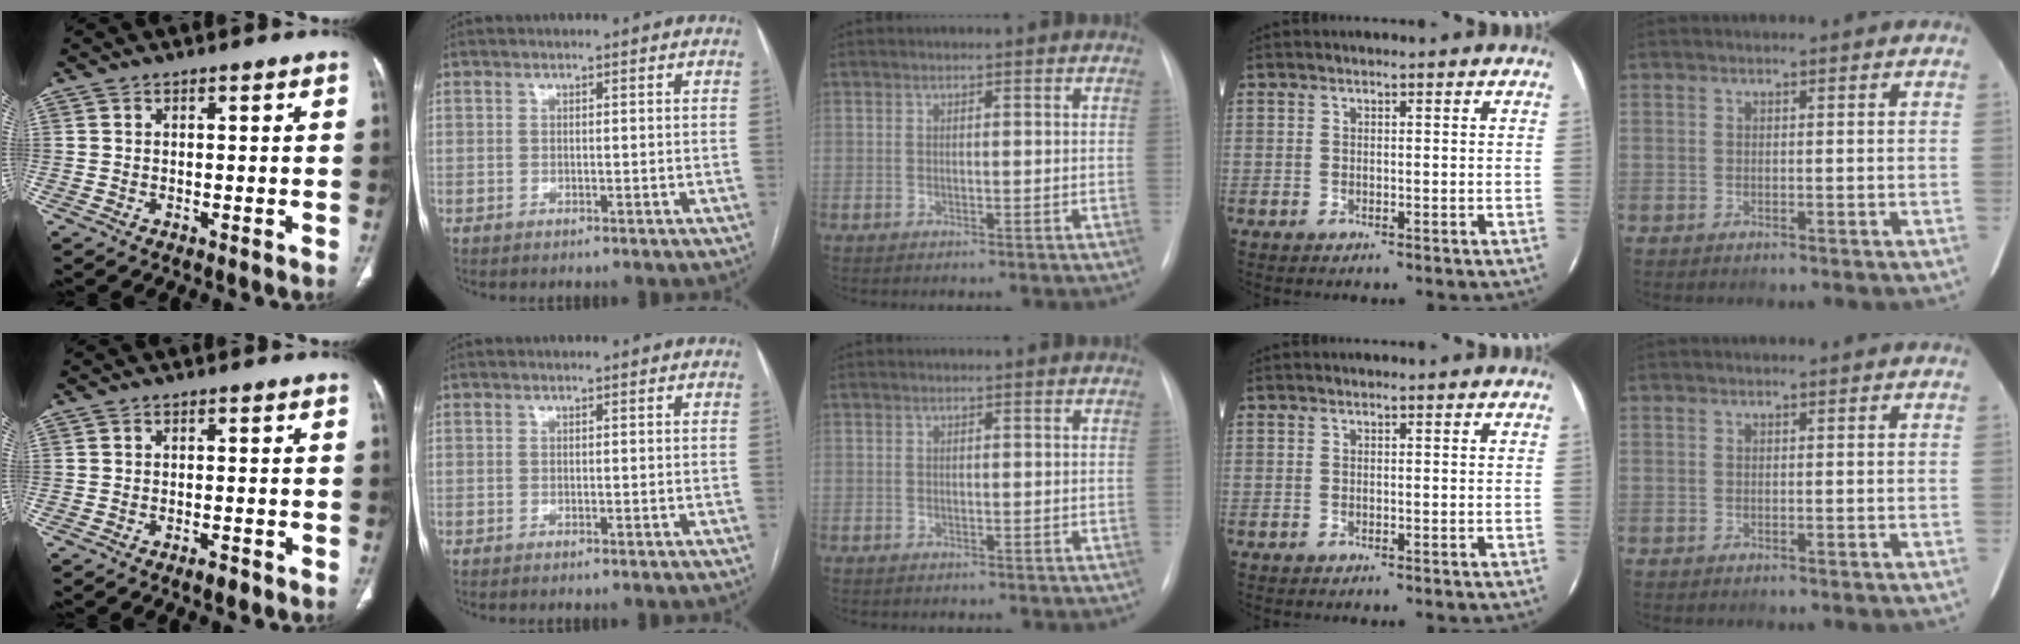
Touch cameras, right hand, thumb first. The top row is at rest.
{"thumb": {"total": 1.8, "force": [-1.2, 0.5, 1.1], "torque": [-0.020, 0.002, -0.020]}, "middle": {"total": 0.9, "force": [-0.7, 0.5, 0.2], "torque": [-0.003, 0.002, -0.009]}}